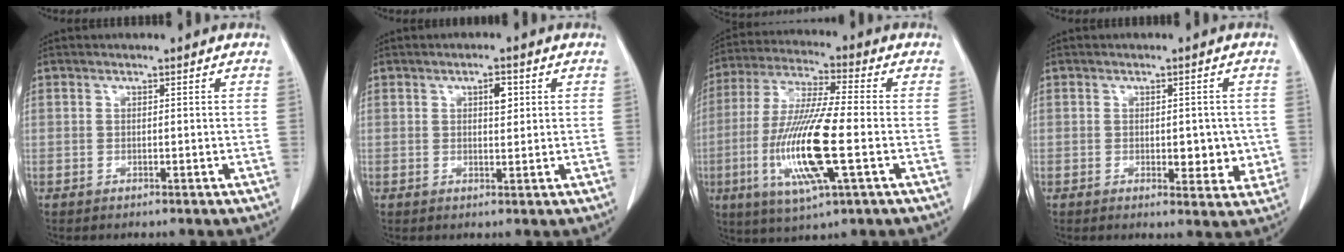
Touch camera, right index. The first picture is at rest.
{"total": 2.6, "force": [0.9, 1.0, 2.2], "torque": [-0.035, -0.001, 0.015]}
{"total": 15.2, "force": [-3.5, 1.4, 14.7], "torque": [-0.302, -0.014, -0.065]}
{"total": 5.1, "force": [-0.4, 2.7, 4.3], "torque": [-0.038, -0.003, 0.002]}